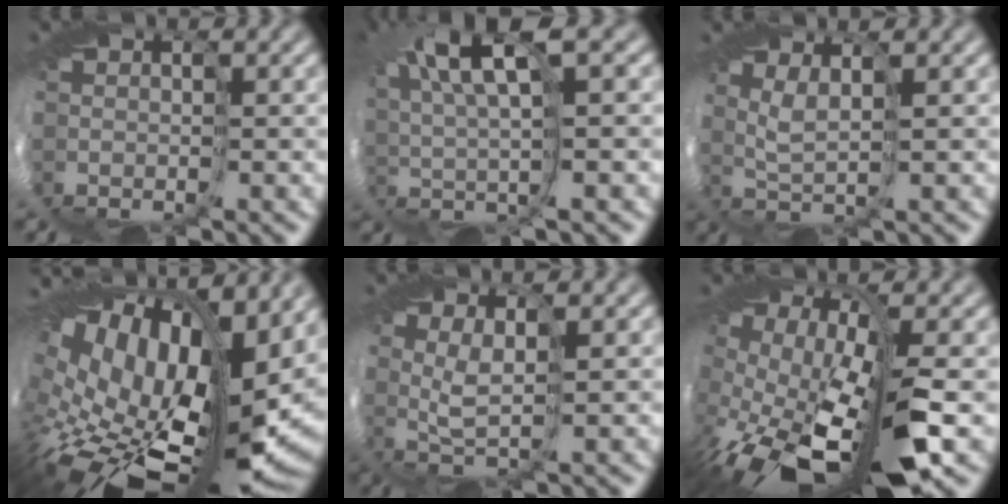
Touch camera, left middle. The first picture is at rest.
{"total": 6.7, "force": [2.5, 0.6, 6.2], "torque": [-0.143, 0.011, 0.043]}
{"total": 1.6, "force": [1.0, -1.1, 0.6], "torque": [-0.034, -0.001, 0.016]}
{"total": 15.7, "force": [0.9, 8.5, 13.2], "torque": [-0.239, -0.040, 0.035]}
{"total": 1.5, "force": [0.9, -0.6, 1.0], "torque": [-0.051, 0.001, 0.013]}
{"total": 12.1, "force": [-4.7, 4.8, 10.0], "torque": [-0.223, -0.051, -0.070]}